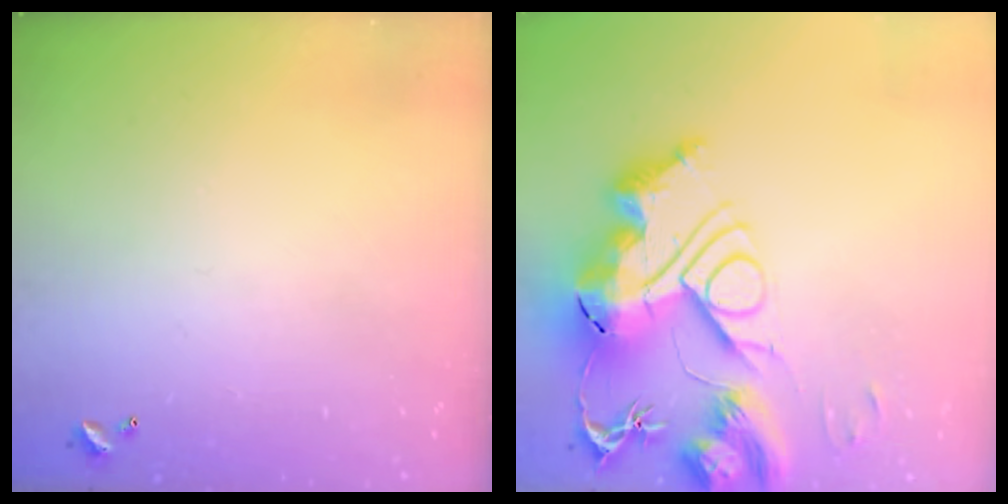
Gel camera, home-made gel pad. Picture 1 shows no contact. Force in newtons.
{"total": 0.7, "press": 0.7, "slide": 0.0}